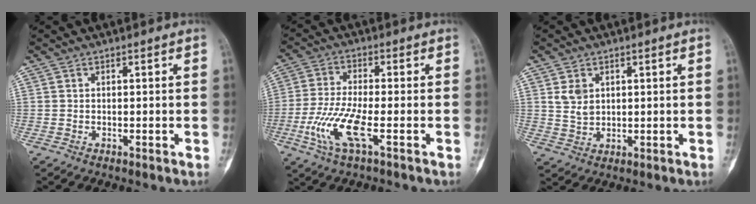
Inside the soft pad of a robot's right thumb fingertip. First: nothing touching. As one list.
[{"total": 9.5, "force": [-3.3, 2.3, 8.6], "torque": [-0.206, 0.002, -0.068]}, {"total": 4.0, "force": [1.4, 2.9, 2.3], "torque": [-0.032, -0.008, 0.033]}]